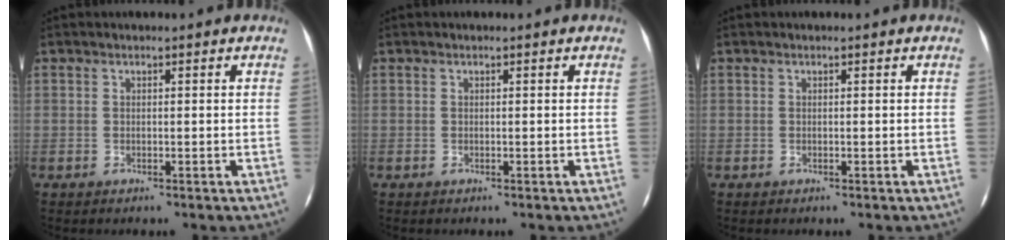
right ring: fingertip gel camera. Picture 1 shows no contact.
{"total": 0.0}
{"total": 0.0}